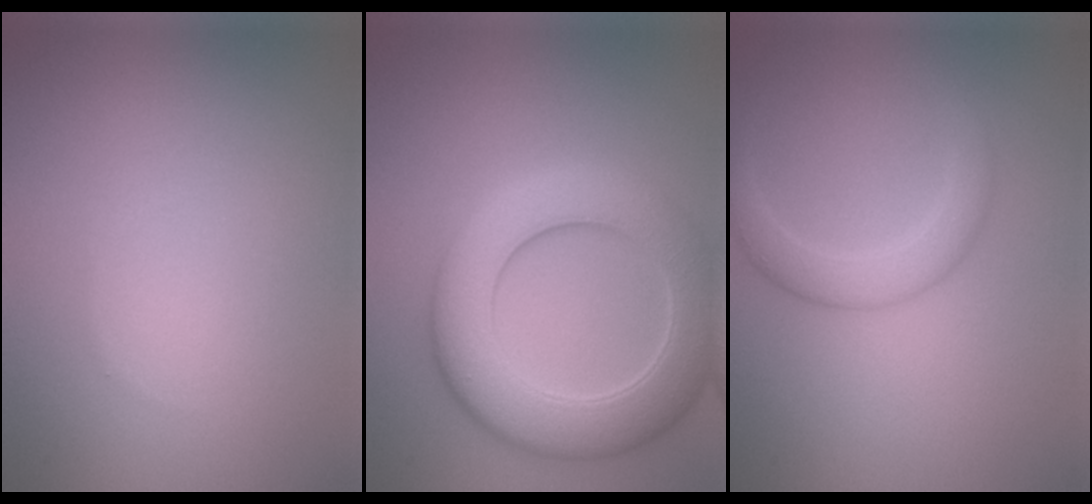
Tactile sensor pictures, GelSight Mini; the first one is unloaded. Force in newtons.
{"total": 8.3, "press": 8.3, "slide": 0.5}
{"total": 2.6, "press": 2.6, "slide": 0.1}